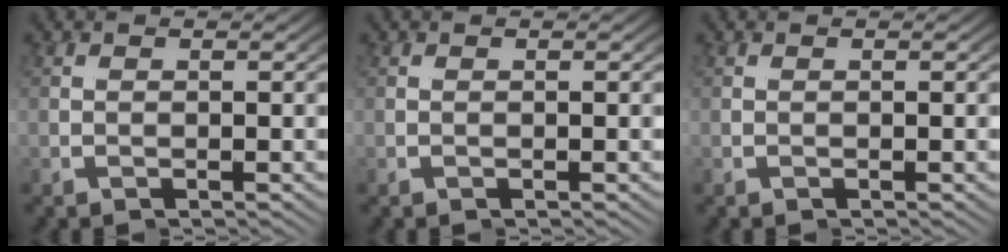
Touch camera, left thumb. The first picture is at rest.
{"total": 0.0}
{"total": 0.0}